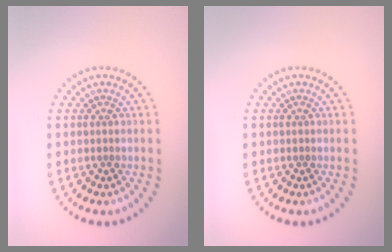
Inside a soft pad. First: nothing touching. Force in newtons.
{"total": 0.0}